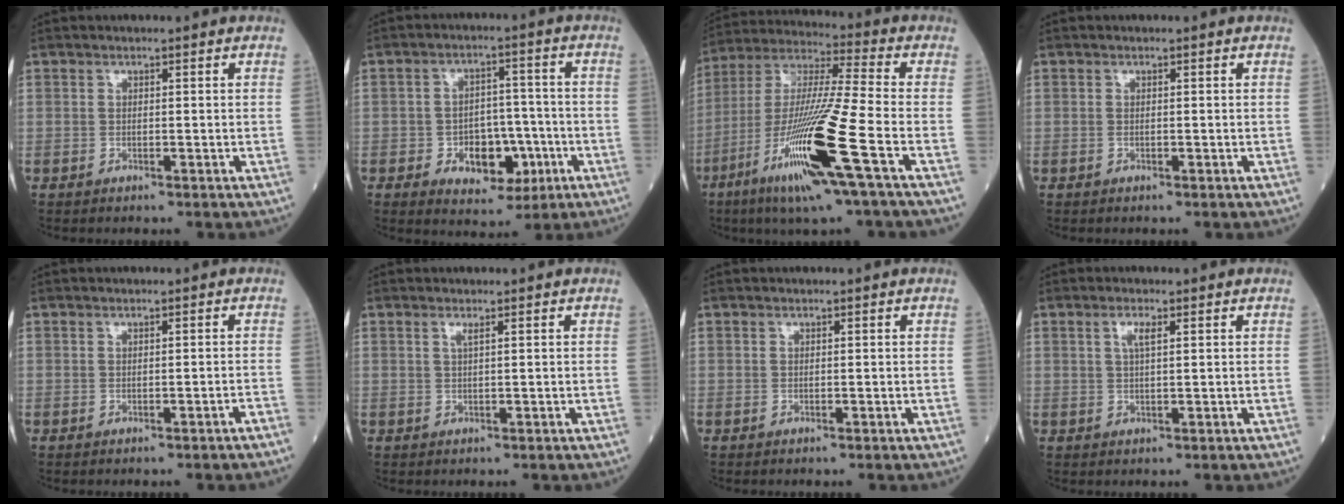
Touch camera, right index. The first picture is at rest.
{"total": 8.1, "force": [-2.7, 5.1, 5.7], "torque": [-0.081, 0.014, -0.035]}
{"total": 18.7, "force": [-7.7, -0.4, 17.0], "torque": [-0.363, -0.034, -0.152]}
{"total": 0.0}
{"total": 0.9, "force": [-0.7, -0.1, 0.5], "torque": [-0.010, 0.001, -0.007]}
{"total": 0.9, "force": [0.4, -0.2, 0.8], "torque": [-0.021, -0.001, 0.009]}
{"total": 0.0}
{"total": 2.1, "force": [0.9, 0.3, 1.9], "torque": [-0.040, 0.002, 0.016]}